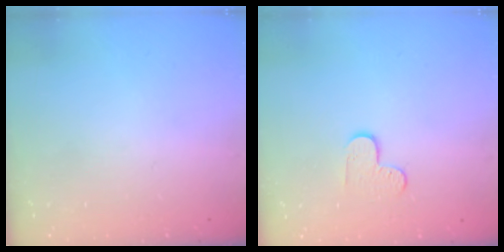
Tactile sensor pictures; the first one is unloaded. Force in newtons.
{"total": 4.5, "press": 4.5, "slide": 0.4}